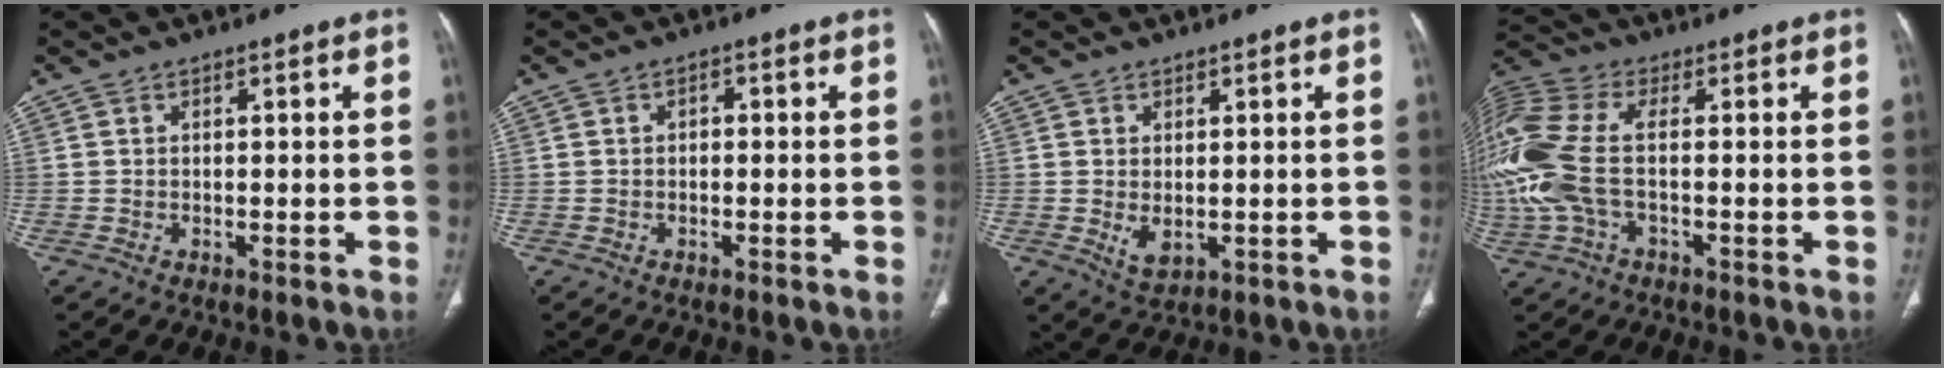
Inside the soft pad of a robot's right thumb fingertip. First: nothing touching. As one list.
[{"total": 1.1, "force": [-0.1, 0.8, 0.8], "torque": [-0.010, 0.006, -0.004]}, {"total": 3.4, "force": [-0.3, 2.0, 2.8], "torque": [-0.044, -0.008, 0.008]}, {"total": 13.7, "force": [-0.8, 7.2, 11.6], "torque": [-0.310, 0.016, -0.015]}]